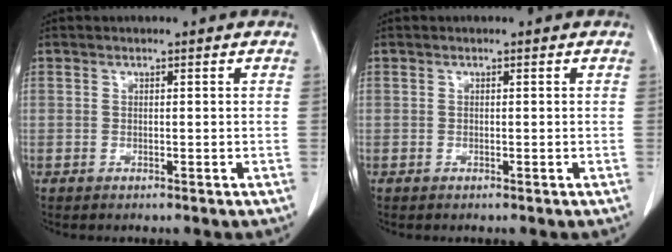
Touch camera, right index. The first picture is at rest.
{"total": 0.0}